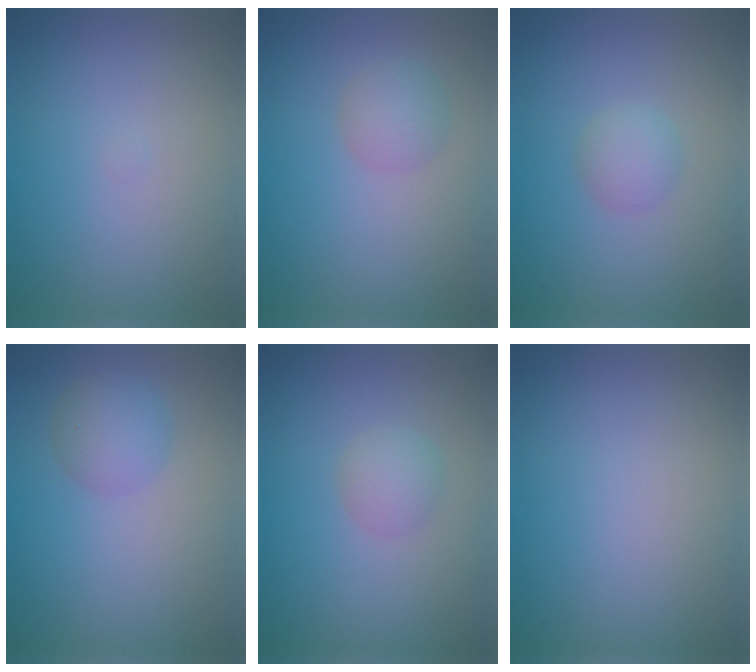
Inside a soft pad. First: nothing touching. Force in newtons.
{"total": 2.1, "press": 2.1, "slide": 0.1}
{"total": 1.8, "press": 1.8, "slide": 0.1}
{"total": 2.6, "press": 2.6, "slide": 0.0}
{"total": 1.7, "press": 1.7, "slide": 0.1}
{"total": 0.0}